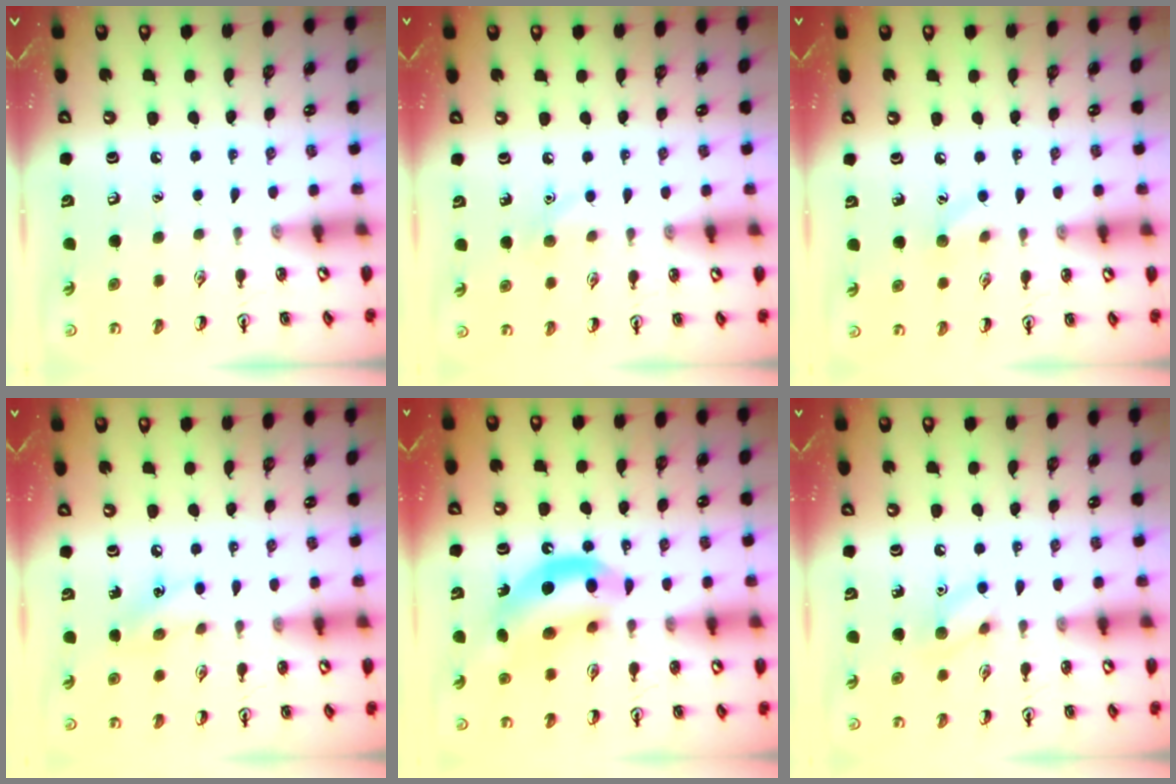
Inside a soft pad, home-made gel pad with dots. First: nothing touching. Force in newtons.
{"total": 6.1, "press": 5.9, "slide": 1.8}
{"total": 6.0, "press": 5.7, "slide": 1.9}
{"total": 6.7, "press": 6.5, "slide": 1.5}
{"total": 13.6, "press": 13.0, "slide": 4.3}
{"total": 7.5, "press": 7.4, "slide": 0.7}